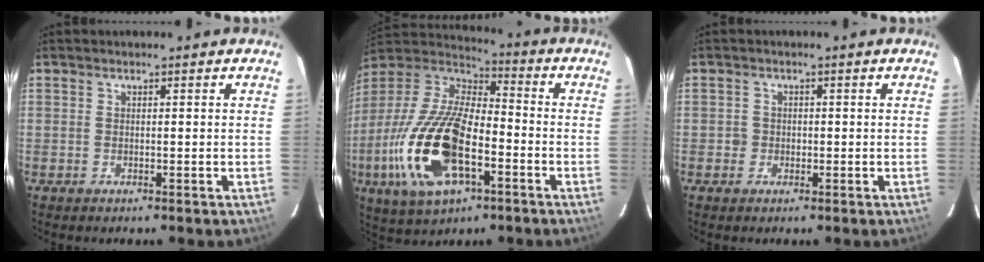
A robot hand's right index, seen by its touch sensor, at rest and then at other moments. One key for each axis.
{"total": 23.2, "fx": -7.8, "fy": 10.5, "fz": 19.2, "tx": -0.414, "ty": -0.029, "tz": -0.144}
{"total": 1.7, "fx": -0.4, "fy": 1.7, "fz": 0.1, "tx": 0.000, "ty": 0.003, "tz": -0.006}